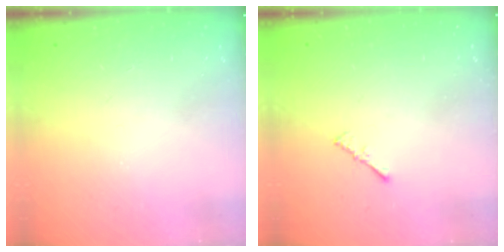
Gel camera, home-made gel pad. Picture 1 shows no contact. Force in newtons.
{"total": 0.7, "press": 0.6, "slide": 0.3}